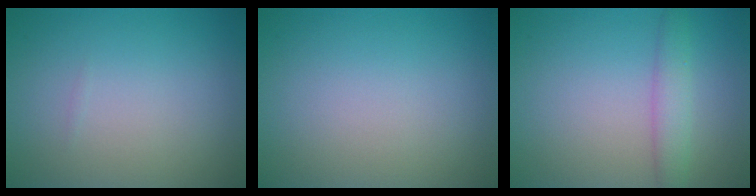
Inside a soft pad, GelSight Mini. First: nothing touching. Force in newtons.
{"total": 0.0}
{"total": 2.6, "press": 2.6, "slide": 0.0}